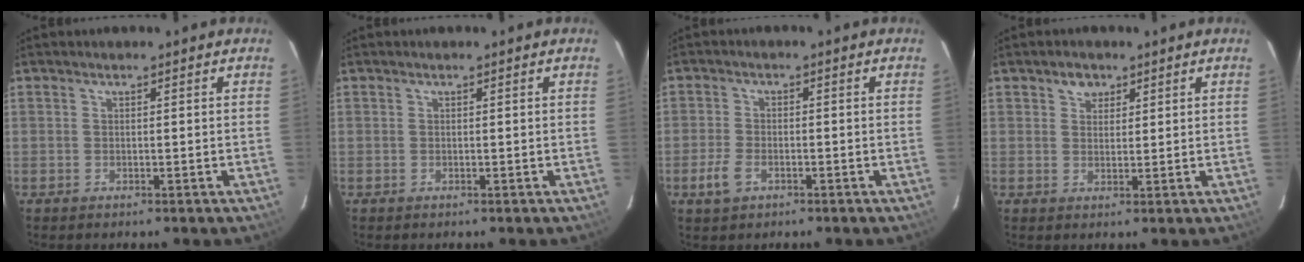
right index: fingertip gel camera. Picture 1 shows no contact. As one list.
[{"total": 0.0}, {"total": 4.3, "force": [-2.2, 2.5, 2.8], "torque": [-0.073, -0.001, -0.041]}, {"total": 2.8, "force": [1.6, 2.1, 0.8], "torque": [-0.008, 0.008, 0.028]}]